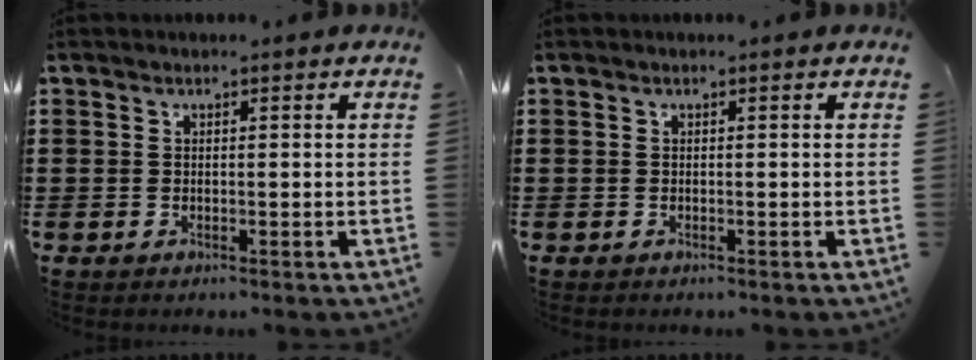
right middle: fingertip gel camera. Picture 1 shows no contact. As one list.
[{"total": 0.0}]